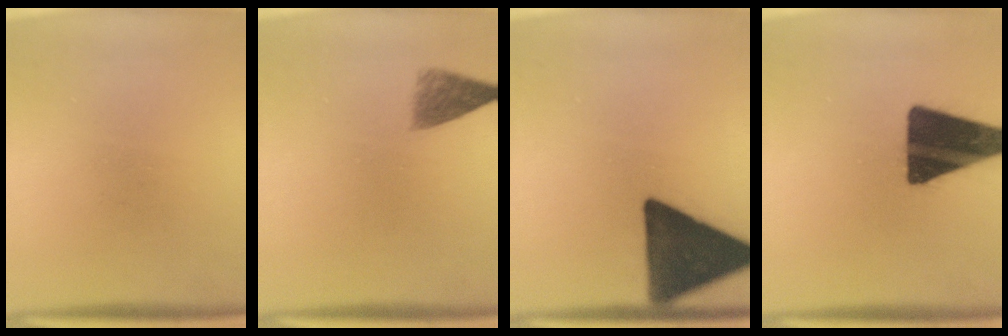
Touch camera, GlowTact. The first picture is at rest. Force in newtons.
{"total": 3.4}
{"total": 17.8}
{"total": 19.4}